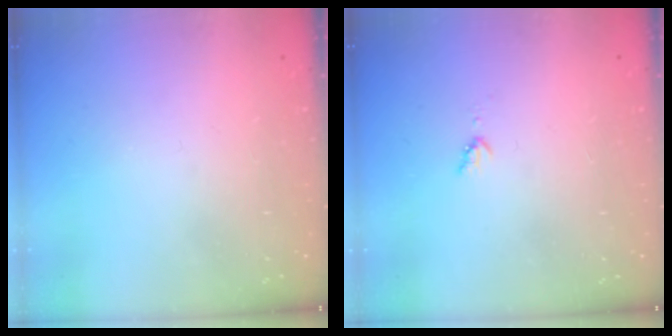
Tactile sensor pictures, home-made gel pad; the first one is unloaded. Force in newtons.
{"total": 2.8, "press": 2.8, "slide": 0.4}